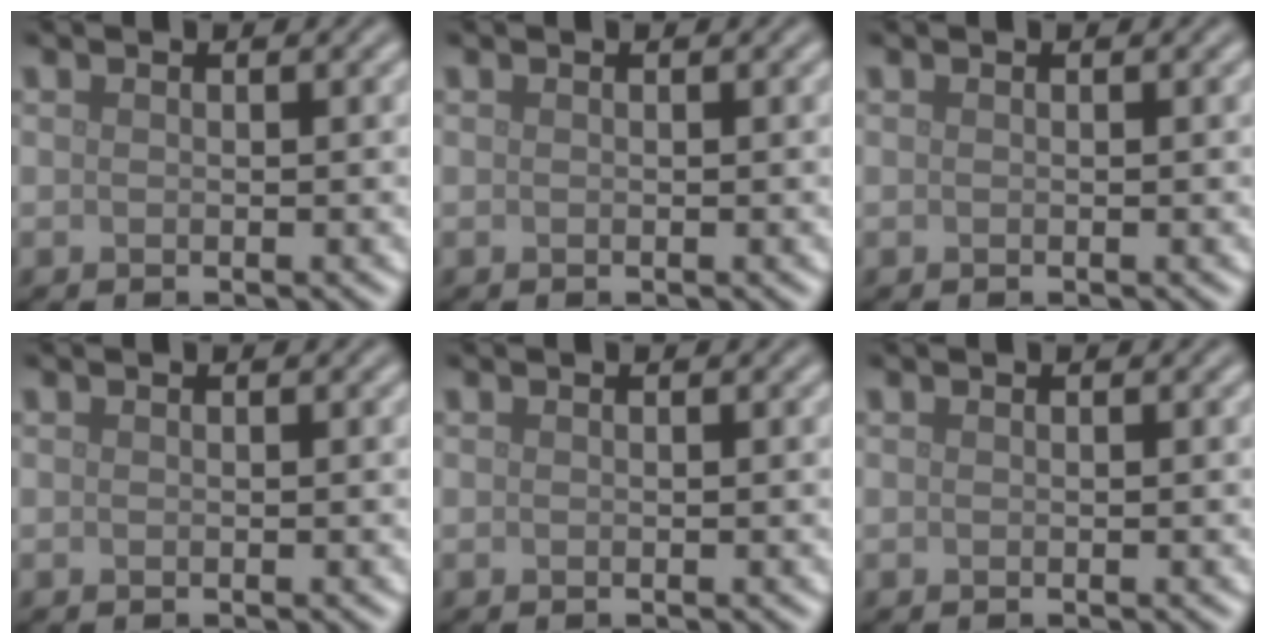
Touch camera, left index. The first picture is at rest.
{"total": 0.0}
{"total": 0.0}
{"total": 0.0}
{"total": 0.0}
{"total": 0.0}